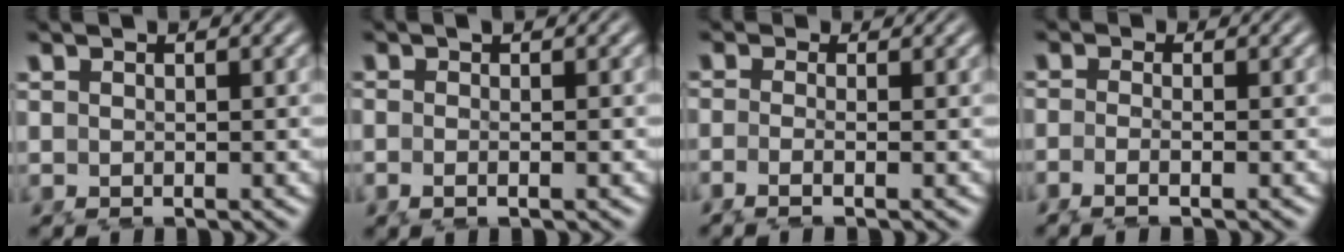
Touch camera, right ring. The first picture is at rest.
{"total": 2.0, "force": [-0.8, 0.8, 1.6], "torque": [-0.035, 0.007, -0.022]}
{"total": 2.1, "force": [-1.2, 0.4, 1.7], "torque": [-0.037, -0.004, -0.027]}
{"total": 2.4, "force": [-1.7, 0.5, 1.6], "torque": [-0.034, -0.002, -0.034]}